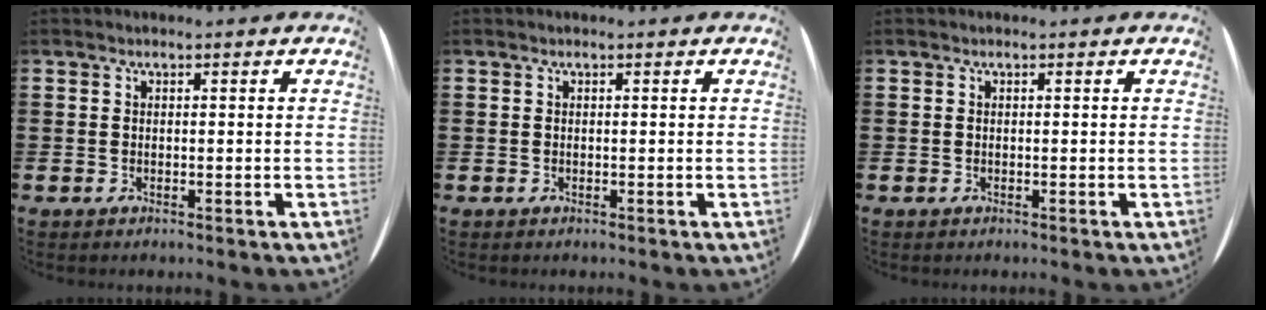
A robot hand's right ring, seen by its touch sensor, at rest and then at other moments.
{"total": 0.0}
{"total": 0.0}